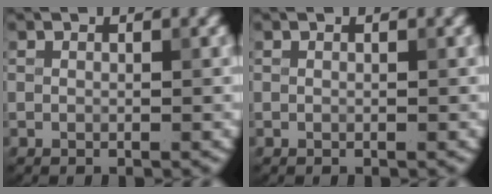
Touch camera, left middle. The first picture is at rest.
{"total": 0.0}